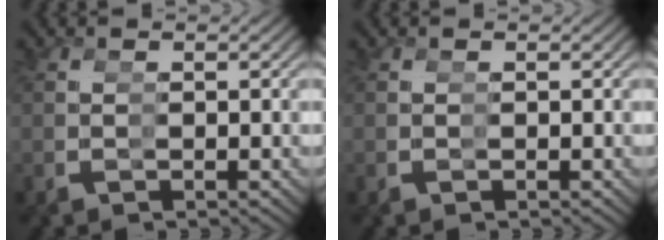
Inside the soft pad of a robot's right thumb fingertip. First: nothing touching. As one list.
[{"total": 0.0}]